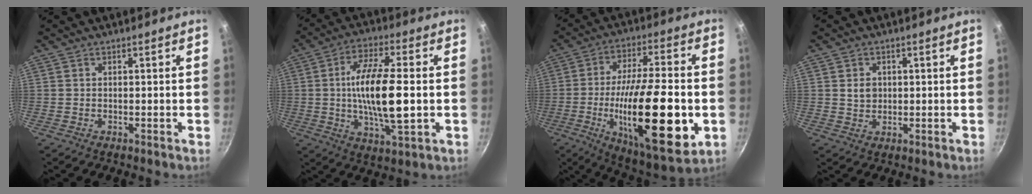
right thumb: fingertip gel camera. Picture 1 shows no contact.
{"total": 15.7, "force": [-0.3, 5.1, 14.8], "torque": [-0.271, 0.008, -0.010]}
{"total": 27.1, "force": [-5.8, 8.7, 25.0], "torque": [-0.396, 0.009, -0.087]}
{"total": 3.1, "force": [0.5, 2.6, 1.6], "torque": [-0.014, 0.001, 0.011]}